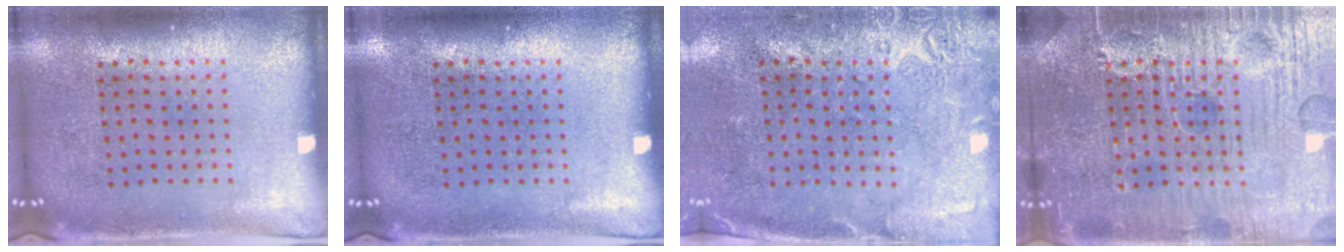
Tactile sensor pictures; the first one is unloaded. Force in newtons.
{"total": 0.0}
{"total": 2.8, "press": 2.2, "slide": 1.7}
{"total": 5.2, "press": 5.1, "slide": 0.6}